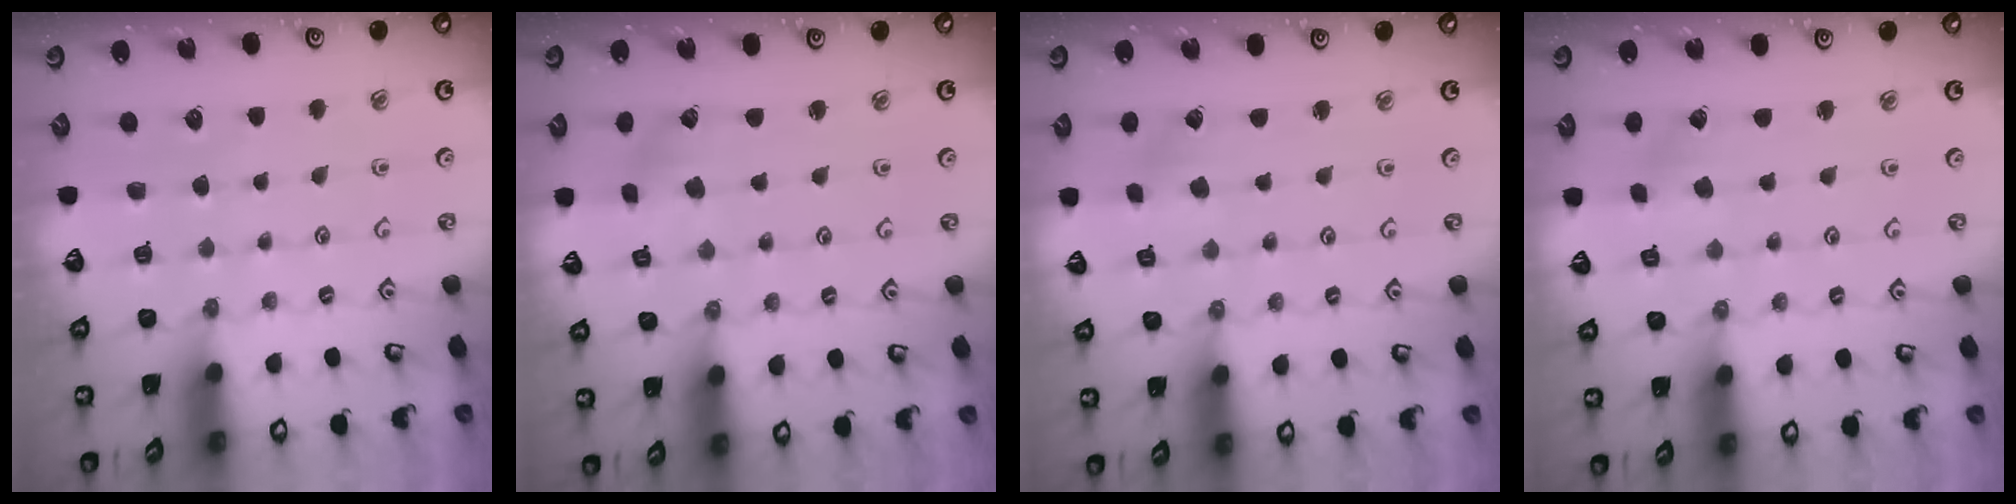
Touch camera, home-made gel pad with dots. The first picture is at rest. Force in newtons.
{"total": 1.4, "press": 1.4, "slide": 0.1}
{"total": 0.0}
{"total": 0.0}